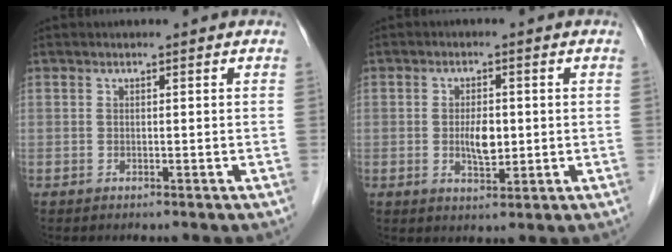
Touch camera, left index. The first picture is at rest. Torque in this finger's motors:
{"motor_torque": [0.17, 0.12, 0.10, 0.05]}